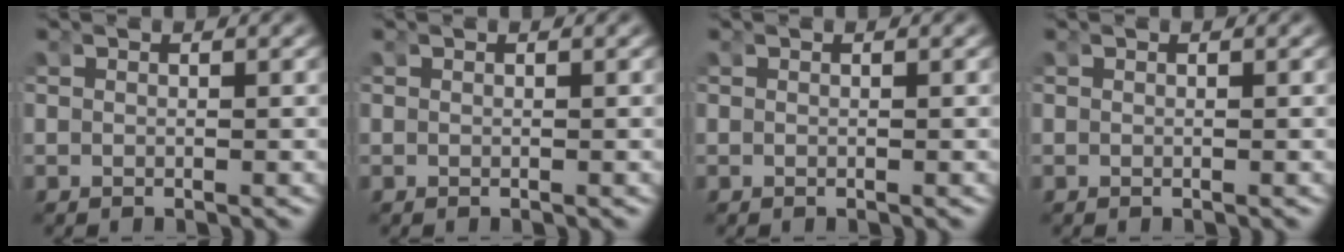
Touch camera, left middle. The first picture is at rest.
{"total": 0.0}
{"total": 0.0}
{"total": 0.0}